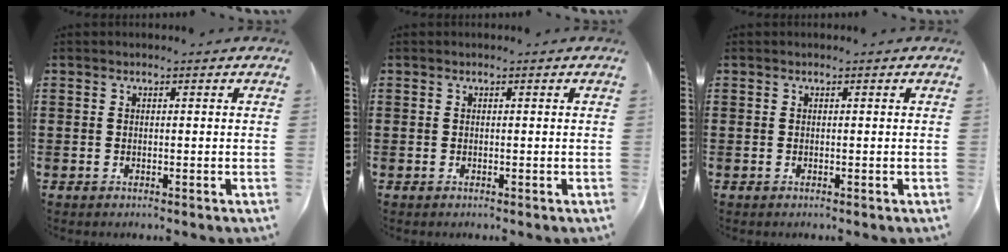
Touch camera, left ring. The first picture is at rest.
{"total": 0.0}
{"total": 0.0}